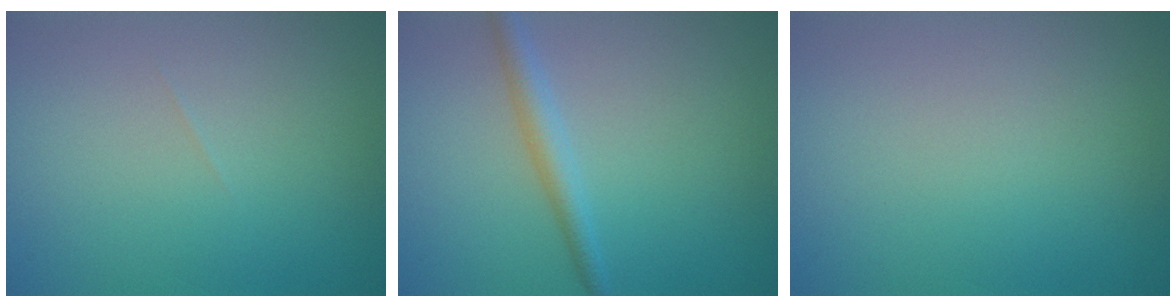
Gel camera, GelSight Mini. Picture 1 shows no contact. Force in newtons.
{"total": 2.4, "press": 2.4, "slide": 0.1}
{"total": 0.0}